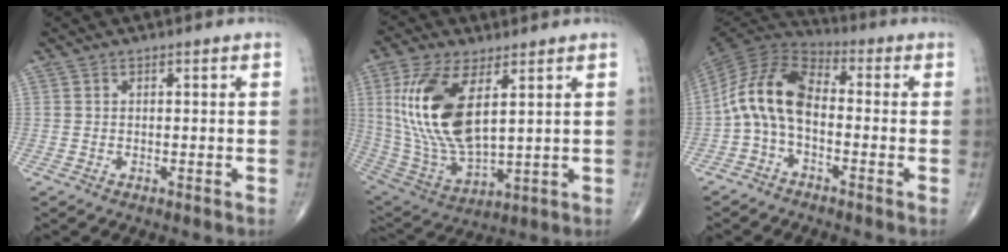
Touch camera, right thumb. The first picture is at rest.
{"total": 18.6, "force": [5.1, 8.4, 15.8], "torque": [-0.324, -0.026, 0.111]}
{"total": 11.8, "force": [-1.8, 6.8, 9.5], "torque": [-0.179, 0.044, -0.050]}